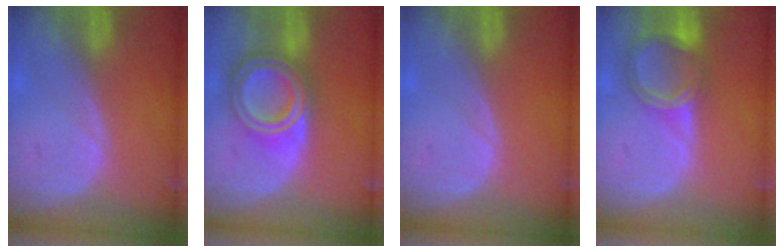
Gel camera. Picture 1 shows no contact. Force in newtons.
{"total": 7.9, "press": 7.9, "slide": 0.5}
{"total": 0.0}
{"total": 6.3, "press": 5.8, "slide": 2.4}